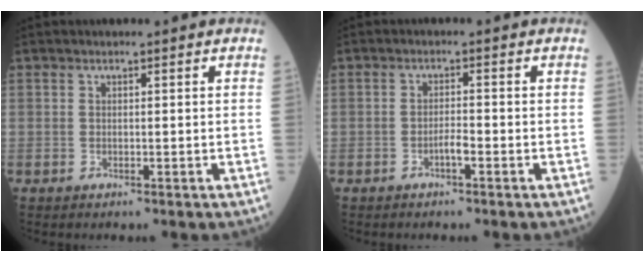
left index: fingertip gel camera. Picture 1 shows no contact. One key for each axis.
{"total": 1.9, "fx": -1.4, "fy": 0.2, "fz": 1.3, "tx": -0.022, "ty": -0.002, "tz": -0.026}